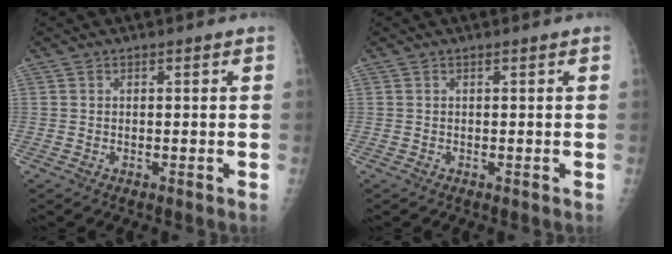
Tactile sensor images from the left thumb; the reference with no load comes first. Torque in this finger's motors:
{"motor_torque": [0.01, 0.01, 0.00, -0.02, 0.00]}